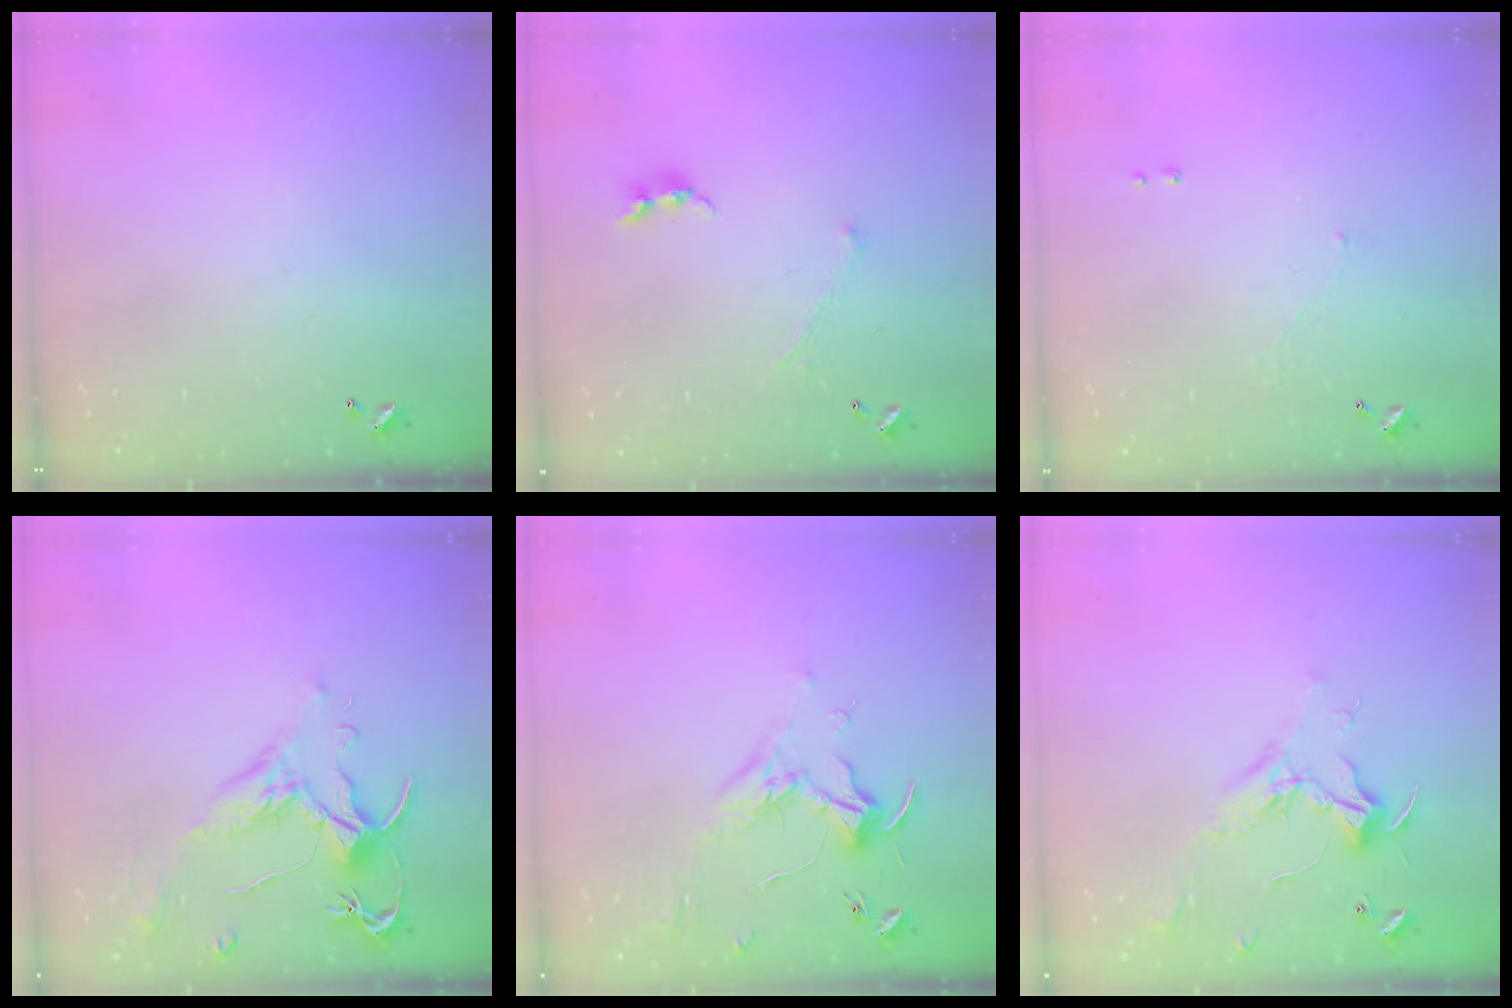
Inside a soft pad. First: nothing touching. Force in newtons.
{"total": 1.3, "press": 1.2, "slide": 0.5}
{"total": 1.3, "press": 1.2, "slide": 0.5}
{"total": 1.5, "press": 1.0, "slide": 1.1}
{"total": 1.7, "press": 1.5, "slide": 0.8}
{"total": 2.4, "press": 2.3, "slide": 0.8}